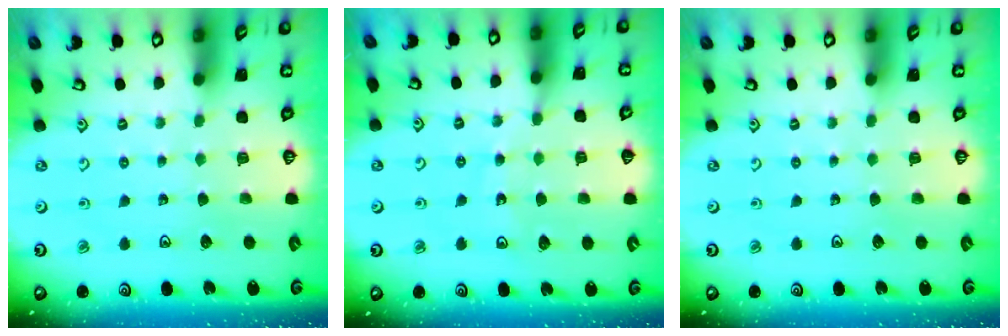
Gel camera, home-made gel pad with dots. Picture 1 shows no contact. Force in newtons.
{"total": 10.0, "press": 9.6, "slide": 2.9}
{"total": 0.0}